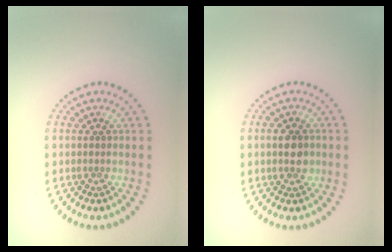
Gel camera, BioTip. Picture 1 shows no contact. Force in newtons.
{"total": 2.5, "press": 2.5, "slide": 0.1}